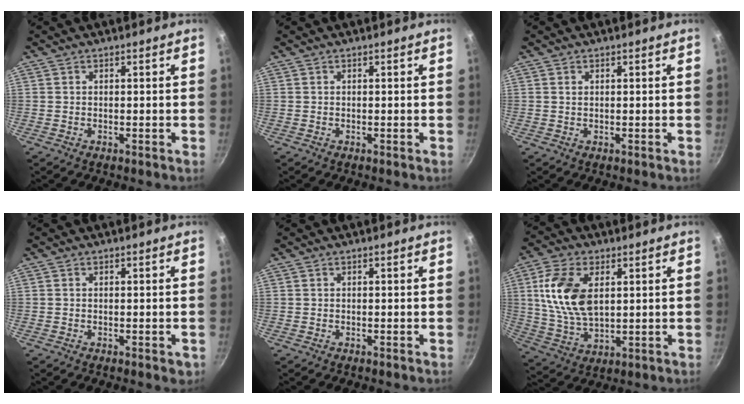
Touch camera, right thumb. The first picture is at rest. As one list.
[{"total": 0.0}, {"total": 0.8, "force": [0.3, 0.5, 0.4], "torque": [-0.009, 0.002, 0.006]}, {"total": 3.2, "force": [-0.7, 1.5, 2.7], "torque": [-0.030, -0.007, -0.008]}, {"total": 0.0}, {"total": 13.8, "force": [3.3, 8.0, 10.8], "torque": [-0.199, -0.013, 0.070]}]